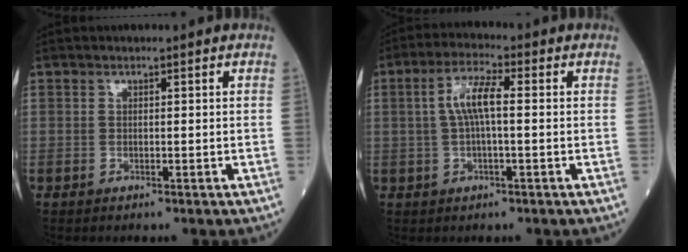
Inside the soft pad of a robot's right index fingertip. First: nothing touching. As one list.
[{"total": 5.7, "force": [0.6, 1.2, 5.6], "torque": [-0.116, 0.015, 0.009]}]